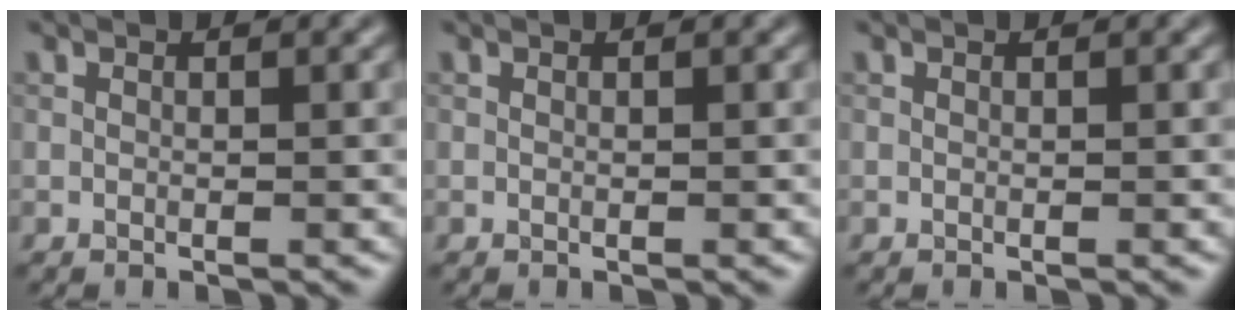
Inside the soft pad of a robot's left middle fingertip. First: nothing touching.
{"total": 0.0}
{"total": 0.0}